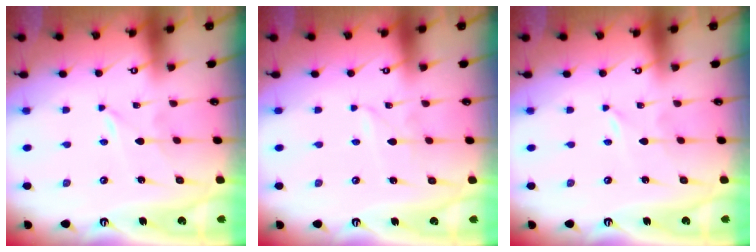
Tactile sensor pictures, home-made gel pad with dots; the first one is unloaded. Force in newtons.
{"total": 1.7, "press": 1.7, "slide": 0.2}
{"total": 0.0}